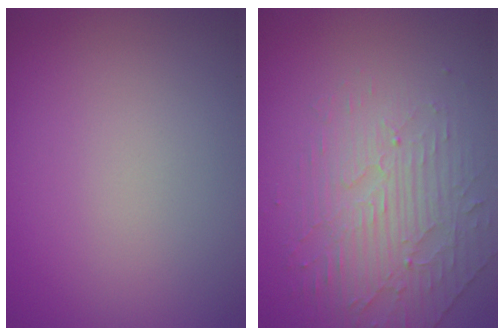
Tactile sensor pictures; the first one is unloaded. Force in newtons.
{"total": 4.7, "press": 3.3, "slide": 3.3}